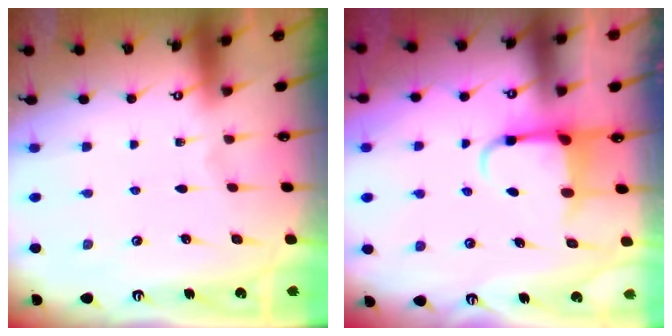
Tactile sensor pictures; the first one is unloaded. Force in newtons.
{"total": 4.2, "press": 4.1, "slide": 0.7}